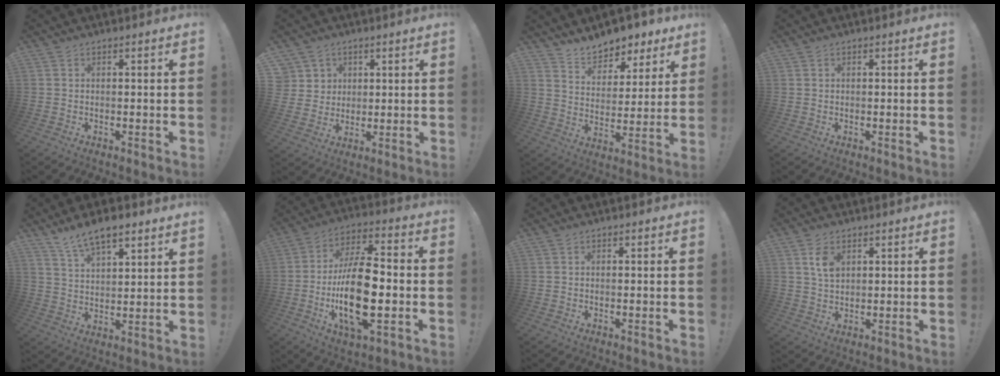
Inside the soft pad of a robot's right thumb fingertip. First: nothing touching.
{"total": 6.9, "force": [2.7, 6.3, 1.0], "torque": [-0.017, -0.020, 0.056]}
{"total": 9.7, "force": [8.7, 4.0, 1.7], "torque": [-0.030, -0.074, 0.162]}
{"total": 0.5, "force": [0.3, 0.4, 0.0], "torque": [0.005, -0.001, 0.004]}
{"total": 9.0, "force": [7.1, 3.0, 4.7], "torque": [-0.075, -0.036, 0.130]}
{"total": 20.4, "force": [-3.8, 8.7, 18.1], "torque": [-0.349, 0.005, -0.061]}
{"total": 0.0}
{"total": 6.0, "force": [2.8, 3.7, 3.7], "torque": [-0.056, -0.011, 0.051]}